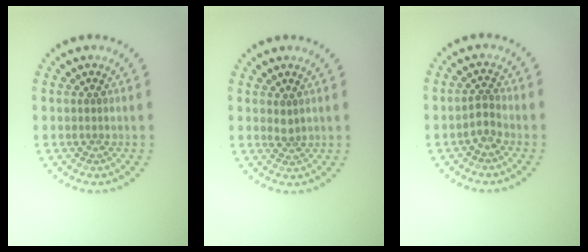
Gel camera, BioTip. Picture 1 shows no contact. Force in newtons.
{"total": 1.0, "press": 0.7, "slide": 0.7}
{"total": 1.7, "press": 1.4, "slide": 0.9}